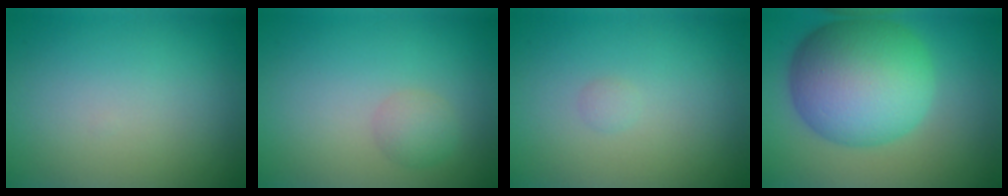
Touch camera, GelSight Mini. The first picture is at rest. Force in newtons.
{"total": 1.7, "press": 1.7, "slide": 0.1}
{"total": 0.5, "press": 0.5, "slide": 0.0}
{"total": 12.2, "press": 12.2, "slide": 0.2}